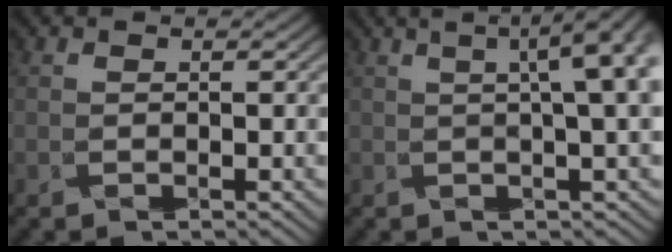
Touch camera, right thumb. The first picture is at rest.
{"total": 6.6, "force": [1.5, 1.0, 6.4], "torque": [-0.102, 0.011, 0.026]}